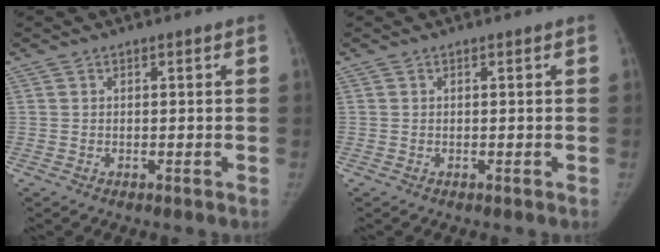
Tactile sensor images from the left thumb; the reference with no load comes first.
{"total": 0.0}